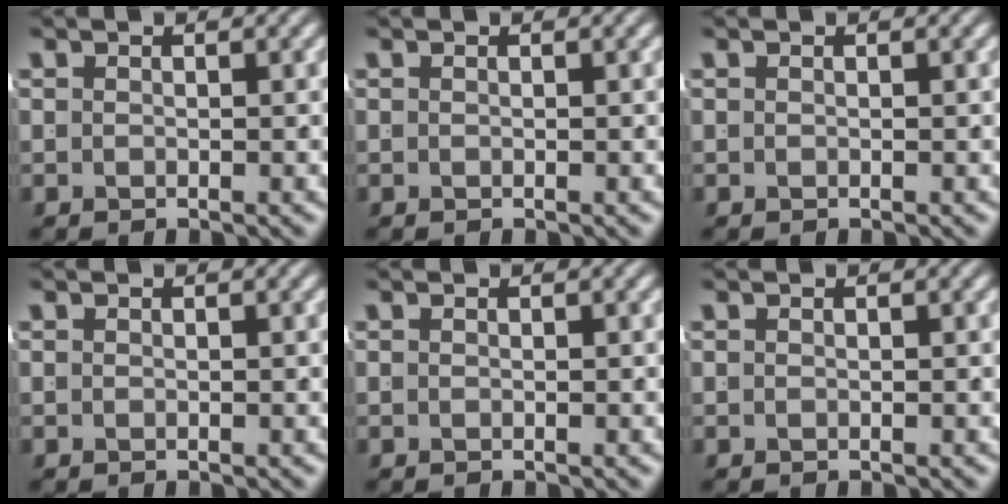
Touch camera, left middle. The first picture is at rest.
{"total": 0.0}
{"total": 0.0}
{"total": 0.0}
{"total": 0.0}
{"total": 0.0}